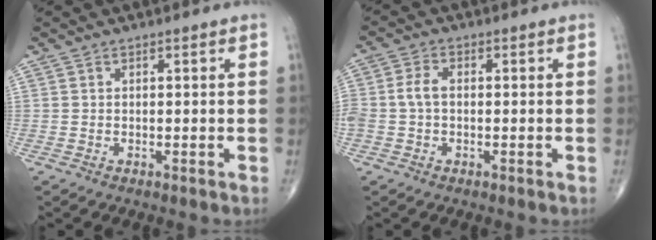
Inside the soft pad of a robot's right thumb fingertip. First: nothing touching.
{"total": 3.9, "force": [-0.3, 2.5, 2.9], "torque": [-0.073, 0.010, -0.011]}